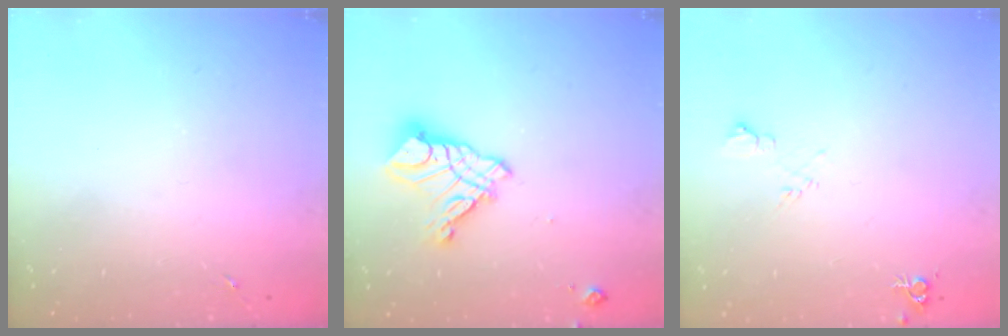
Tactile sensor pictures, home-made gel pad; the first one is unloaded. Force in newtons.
{"total": 13.1, "press": 13.0, "slide": 1.3}
{"total": 6.5, "press": 6.4, "slide": 1.0}